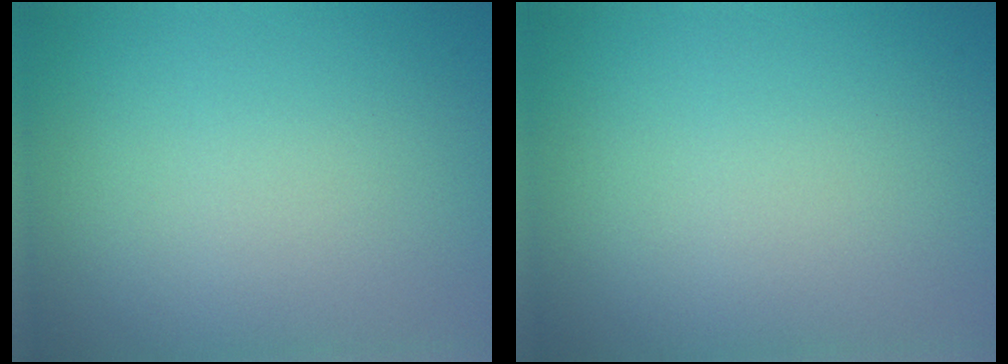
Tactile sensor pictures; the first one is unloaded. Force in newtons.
{"total": 0.0}